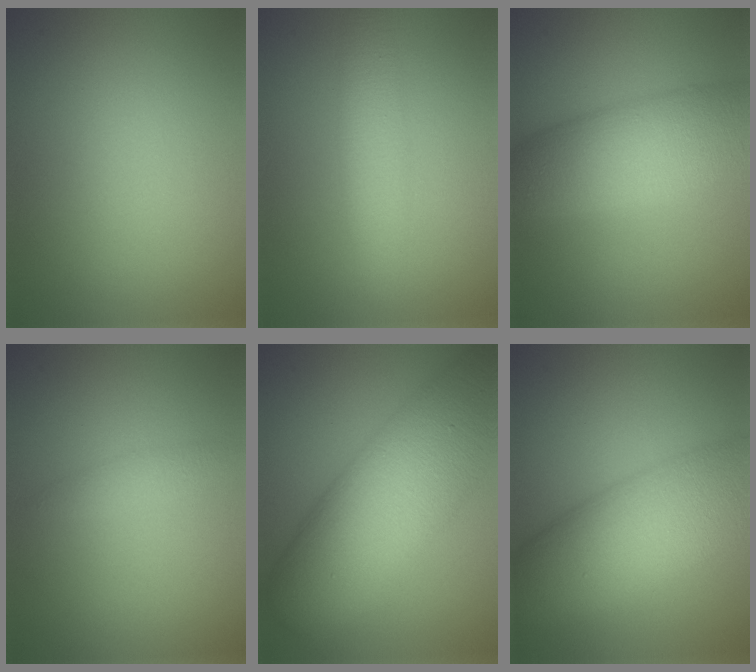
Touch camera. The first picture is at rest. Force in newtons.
{"total": 3.3, "press": 3.3, "slide": 0.0}
{"total": 8.1, "press": 8.1, "slide": 0.1}
{"total": 1.2, "press": 1.2, "slide": 0.0}
{"total": 14.2, "press": 14.2, "slide": 0.5}
{"total": 11.6, "press": 11.6, "slide": 0.4}